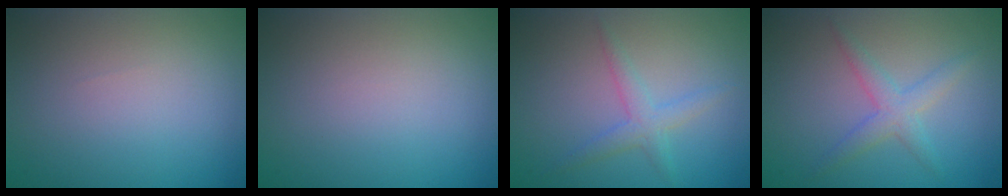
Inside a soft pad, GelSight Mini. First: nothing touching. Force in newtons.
{"total": 0.0}
{"total": 2.0, "press": 2.0, "slide": 0.1}
{"total": 2.4, "press": 2.4, "slide": 0.1}